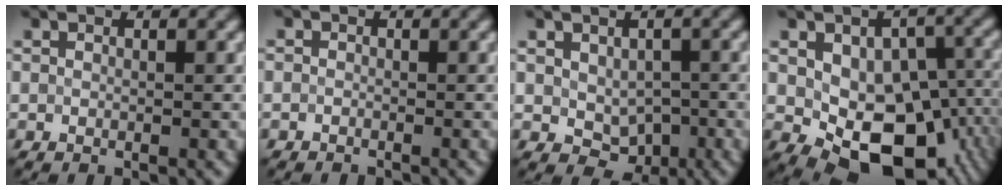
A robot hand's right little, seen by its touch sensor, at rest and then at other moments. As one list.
[{"total": 1.4, "force": [-0.8, 1.1, -0.6], "torque": [0.030, 0.001, -0.016]}, {"total": 3.6, "force": [-0.4, 2.7, 2.4], "torque": [-0.031, -0.014, 0.005]}, {"total": 12.0, "force": [-2.8, 7.5, 9.0], "torque": [-0.122, -0.019, -0.034]}]